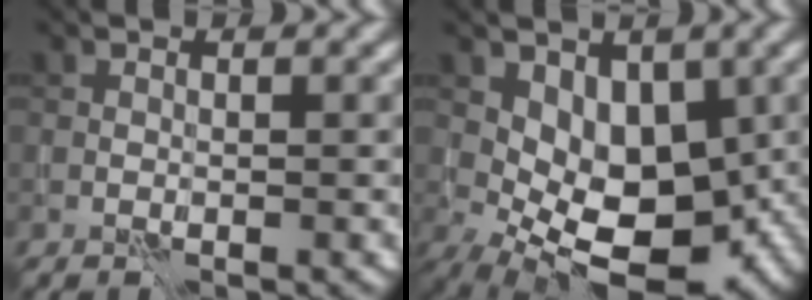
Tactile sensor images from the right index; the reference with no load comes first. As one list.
[{"total": 8.2, "force": [0.2, 5.2, 6.3], "torque": [-0.085, -0.016, 0.008]}]